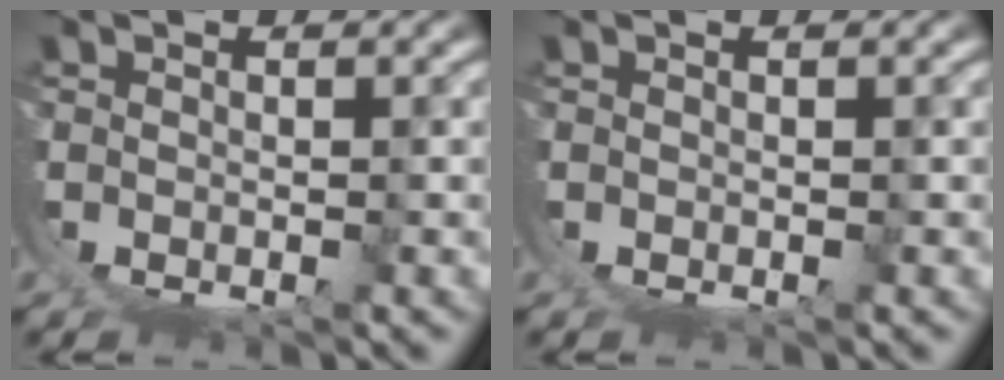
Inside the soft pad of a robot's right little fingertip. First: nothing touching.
{"total": 0.0}